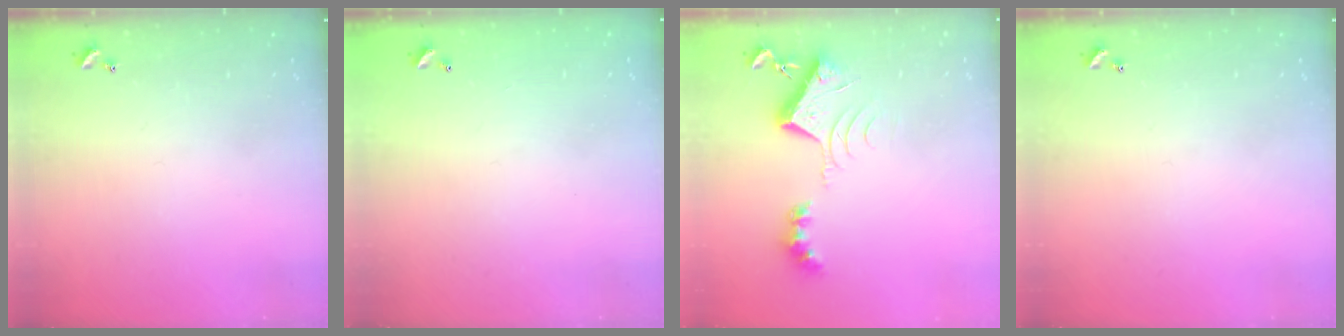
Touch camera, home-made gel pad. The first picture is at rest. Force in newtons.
{"total": 2.8, "press": 2.8, "slide": 0.1}
{"total": 8.0, "press": 8.0, "slide": 0.9}
{"total": 0.0}